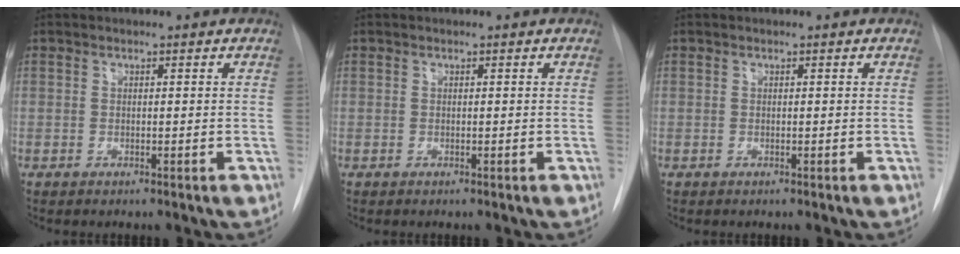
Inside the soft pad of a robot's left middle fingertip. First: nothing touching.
{"total": 0.0}
{"total": 0.0}